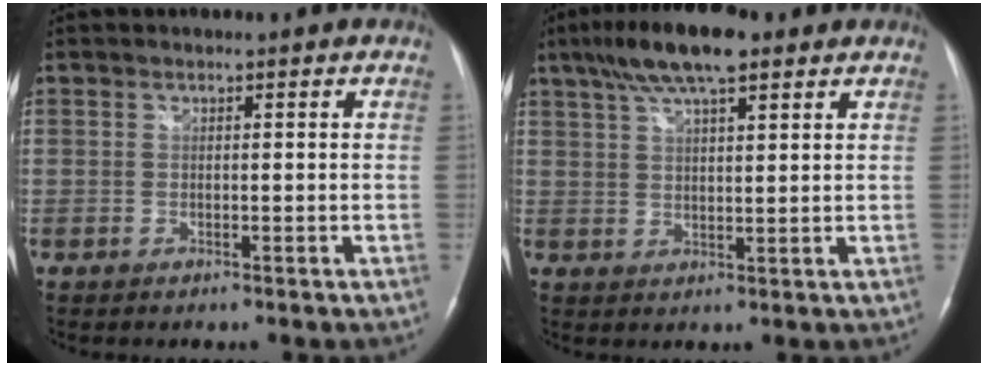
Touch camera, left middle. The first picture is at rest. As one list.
[{"total": 10.4, "force": [6.8, 2.4, 7.4], "torque": [-0.138, 0.022, 0.116]}]